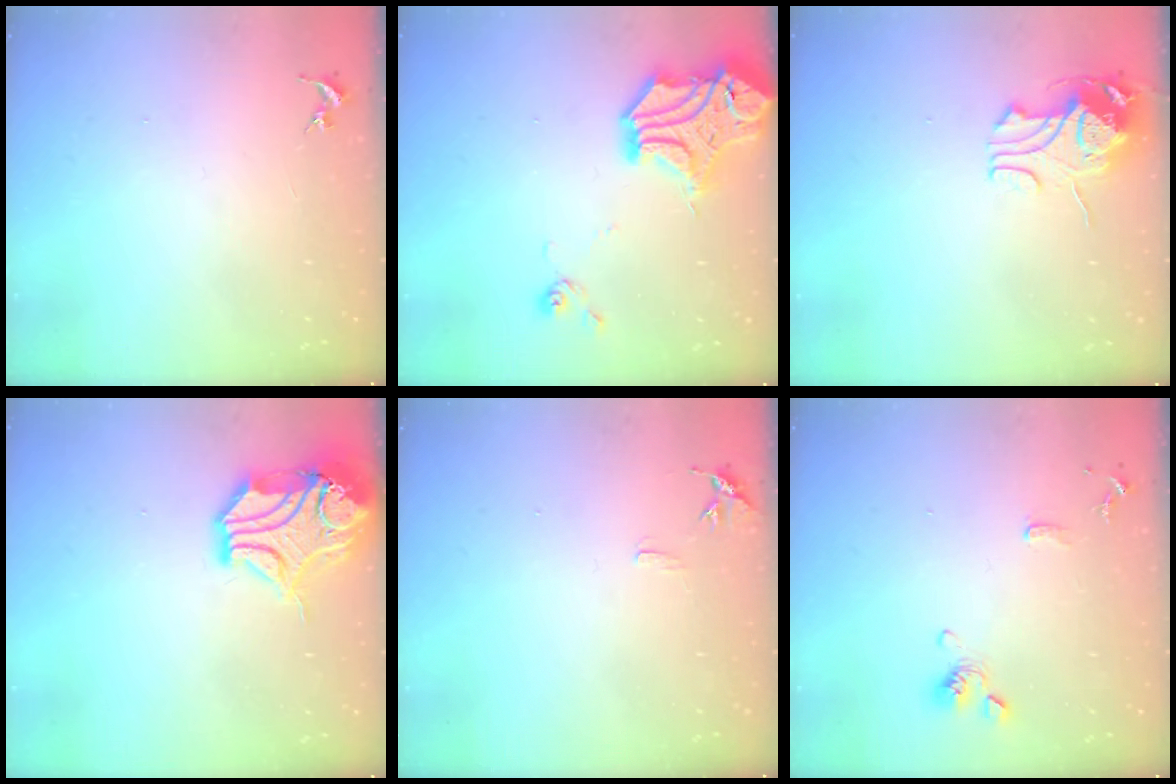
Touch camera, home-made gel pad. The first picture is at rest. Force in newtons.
{"total": 19.9, "press": 19.7, "slide": 2.8}
{"total": 9.9, "press": 9.9, "slide": 1.1}
{"total": 16.2, "press": 16.0, "slide": 2.3}
{"total": 6.4, "press": 6.4, "slide": 0.5}
{"total": 10.8, "press": 10.6, "slide": 2.0}